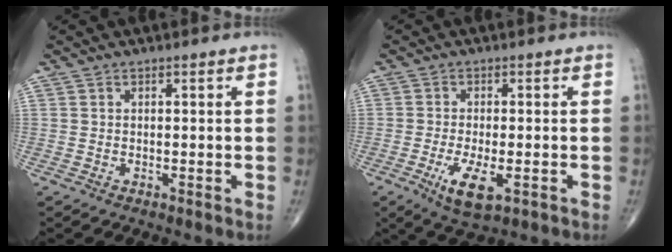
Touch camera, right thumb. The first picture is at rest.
{"total": 7.0, "force": [-2.6, 2.6, 6.0], "torque": [-0.112, -0.013, -0.040]}